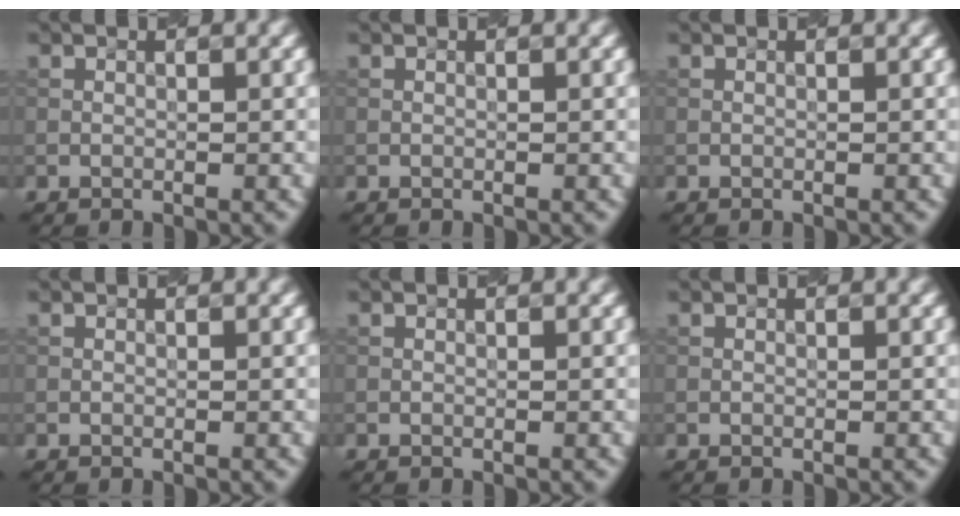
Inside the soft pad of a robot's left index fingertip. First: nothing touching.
{"total": 0.0}
{"total": 0.0}
{"total": 0.0}
{"total": 0.0}
{"total": 0.0}